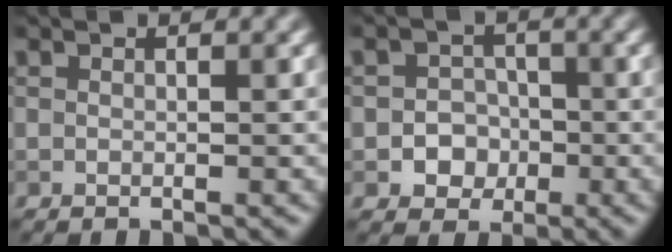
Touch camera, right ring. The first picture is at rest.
{"total": 3.2, "force": [-1.0, 2.8, 1.1], "torque": [0.005, 0.002, -0.030]}